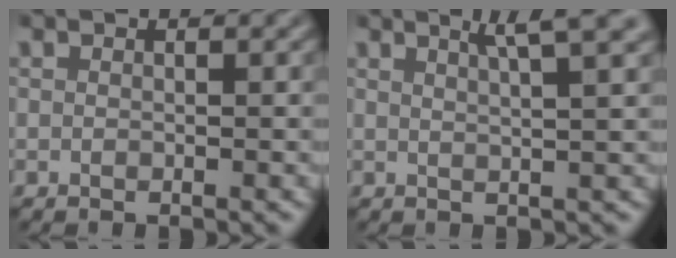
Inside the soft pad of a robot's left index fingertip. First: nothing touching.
{"total": 4.0, "force": [2.8, 0.9, 2.8], "torque": [-0.021, 0.015, 0.019]}